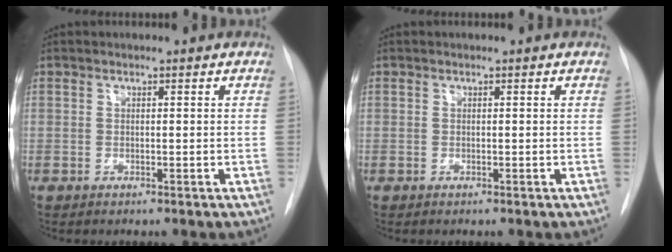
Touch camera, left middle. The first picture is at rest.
{"total": 0.0}